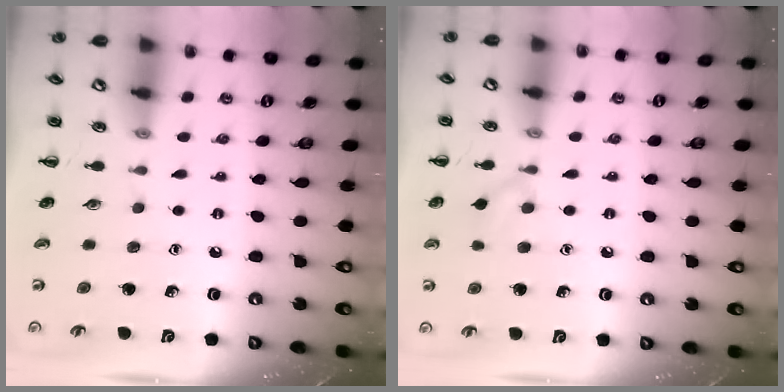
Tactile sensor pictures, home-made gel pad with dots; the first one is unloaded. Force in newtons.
{"total": 5.2, "press": 4.8, "slide": 1.8}